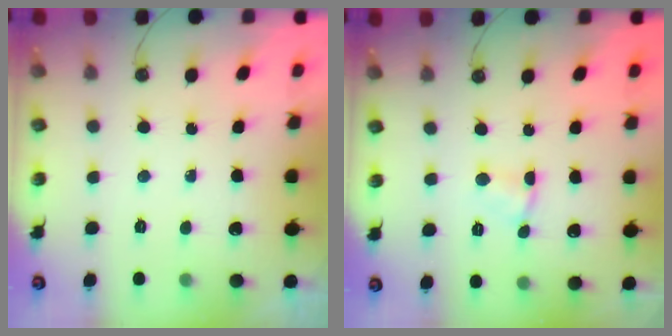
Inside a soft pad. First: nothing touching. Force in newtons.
{"total": 1.7, "press": 1.7, "slide": 0.2}